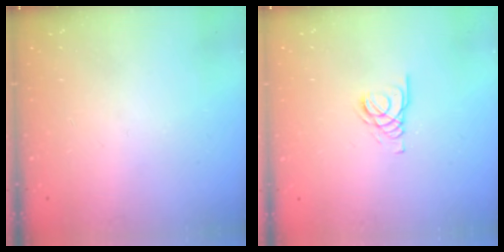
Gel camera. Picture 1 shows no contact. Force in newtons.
{"total": 2.1, "press": 2.1, "slide": 0.2}